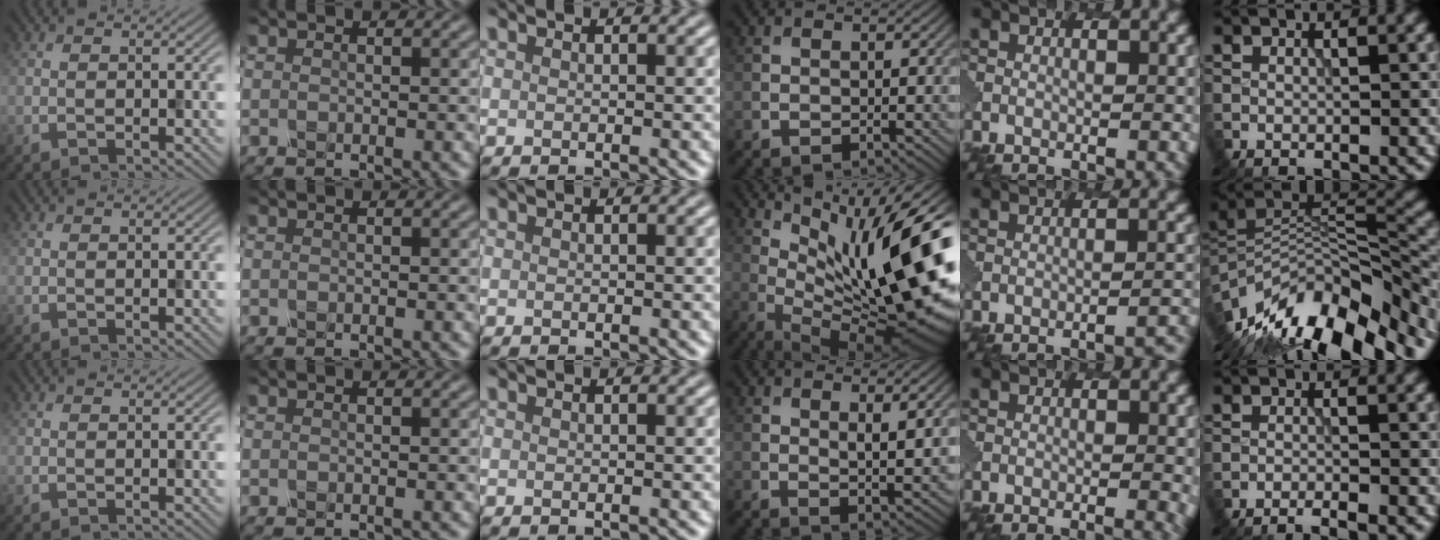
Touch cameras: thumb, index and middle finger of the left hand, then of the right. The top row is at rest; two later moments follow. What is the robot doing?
{"motion": "dispense", "object": "syringe"}